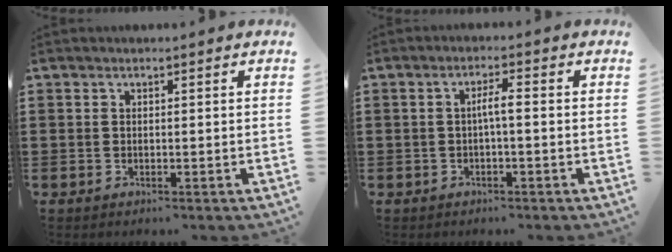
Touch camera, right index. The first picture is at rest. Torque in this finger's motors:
{"motor_torque": [0.57, -0.63, 0.07, 0.09]}